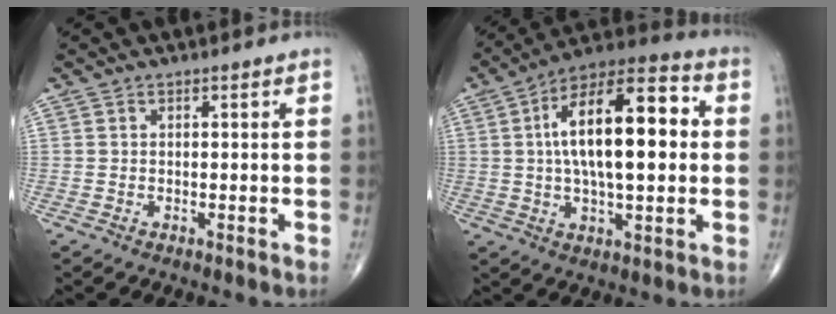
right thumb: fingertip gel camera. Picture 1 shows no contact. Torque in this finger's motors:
{"motor_torque": [1.03, 3.98, 2.17, 0.37, 0.21]}